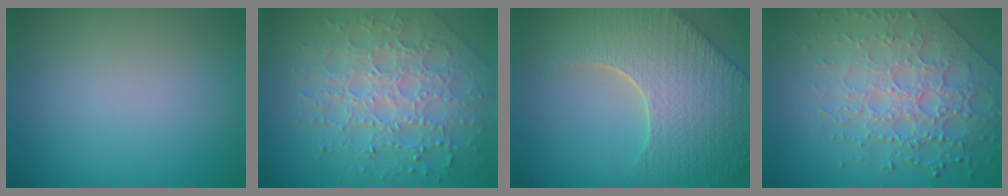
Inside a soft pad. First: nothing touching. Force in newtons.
{"total": 7.7, "press": 5.5, "slide": 5.4}
{"total": 9.0, "press": 6.4, "slide": 6.4}
{"total": 6.8, "press": 5.4, "slide": 4.2}